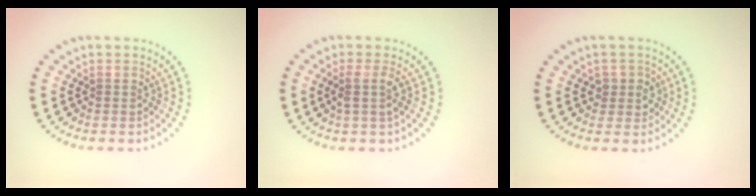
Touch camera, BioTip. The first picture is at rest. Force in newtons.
{"total": 1.7, "press": 1.3, "slide": 1.0}
{"total": 1.9, "press": 1.7, "slide": 0.9}